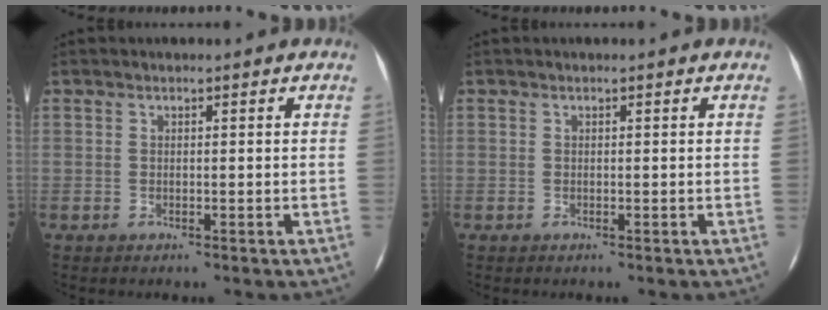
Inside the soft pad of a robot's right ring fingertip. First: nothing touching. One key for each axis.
{"total": 0.0}